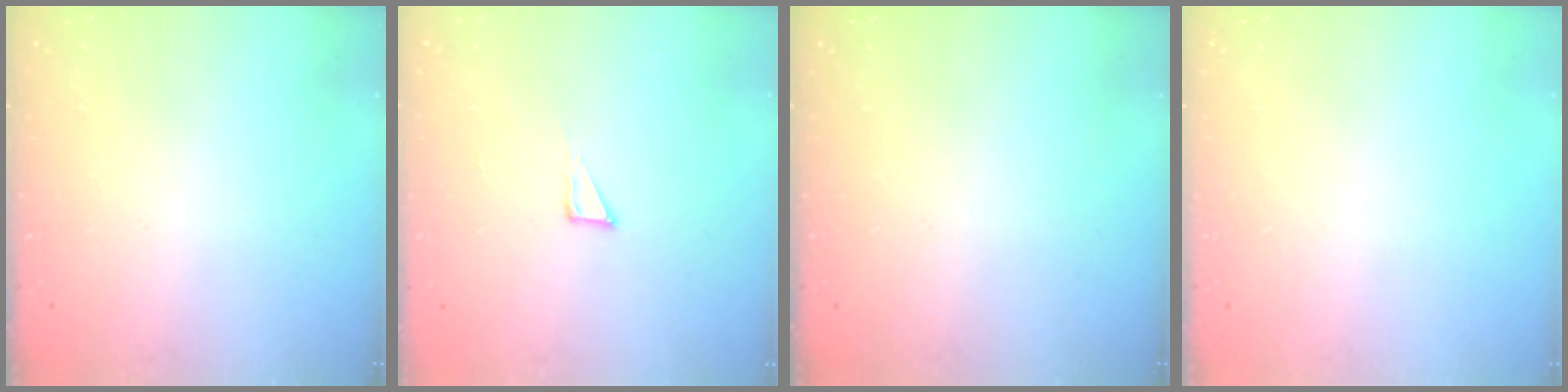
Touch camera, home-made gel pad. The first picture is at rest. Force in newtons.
{"total": 2.6, "press": 2.6, "slide": 0.1}
{"total": 0.0}
{"total": 0.0}